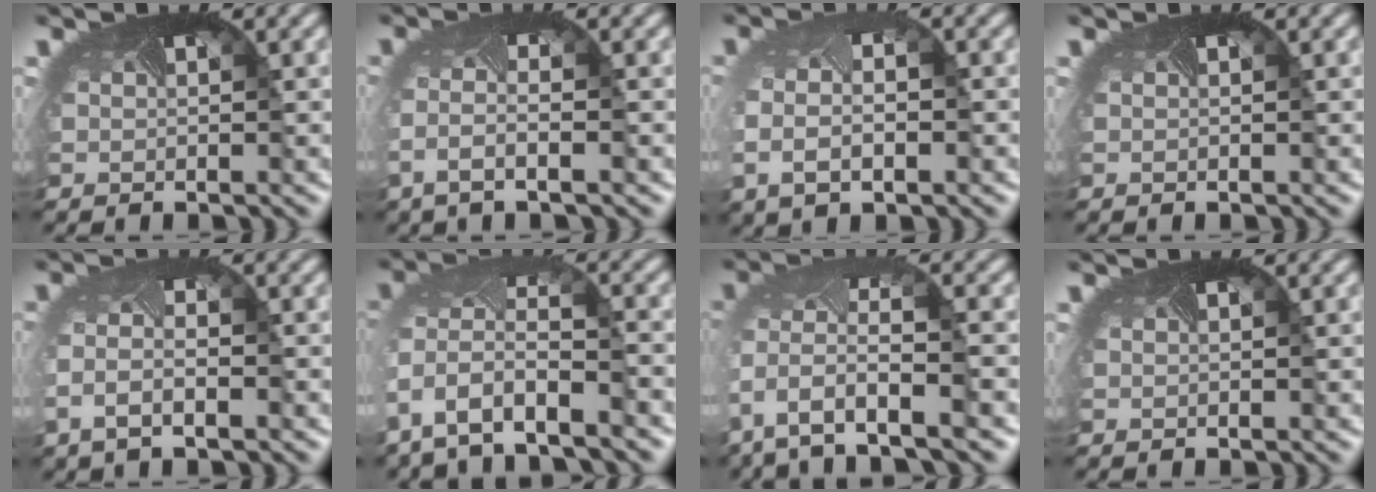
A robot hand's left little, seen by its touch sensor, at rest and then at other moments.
{"total": 2.2, "force": [-1.1, 0.5, 1.9], "torque": [-0.057, -0.005, -0.031]}
{"total": 4.1, "force": [-0.6, 2.4, 3.3], "torque": [-0.085, -0.010, -0.009]}
{"total": 0.0}
{"total": 2.6, "force": [-1.2, 1.1, 2.1], "torque": [-0.064, -0.005, -0.027]}
{"total": 8.0, "force": [-4.2, 4.1, 5.5], "torque": [-0.143, -0.027, -0.050]}
{"total": 7.9, "force": [-3.4, 3.6, 6.2], "torque": [-0.166, -0.026, -0.051]}
{"total": 0.0}